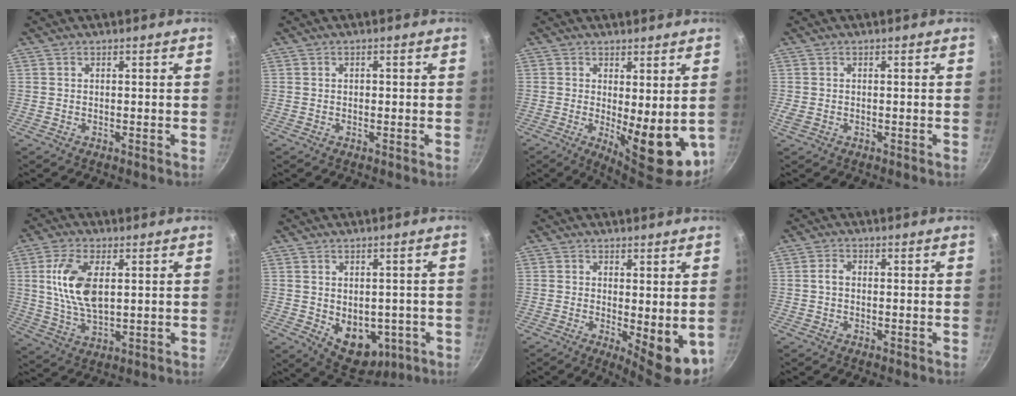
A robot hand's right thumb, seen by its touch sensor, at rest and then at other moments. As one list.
[{"total": 0.8, "force": [0.0, 0.6, 0.6], "torque": [-0.008, 0.004, 0.001]}, {"total": 11.5, "force": [-1.0, 4.4, 10.6], "torque": [-0.124, -0.011, 0.000]}, {"total": 1.2, "force": [-0.3, 1.0, 0.6], "torque": [-0.015, 0.001, -0.001]}, {"total": 11.5, "force": [2.5, 5.8, 9.6], "torque": [-0.181, -0.008, 0.051]}, {"total": 10.7, "force": [-2.1, 7.6, 7.2], "torque": [-0.061, -0.008, -0.006]}, {"total": 8.0, "force": [-0.6, 3.0, 7.3], "torque": [-0.091, -0.013, 0.001]}, {"total": 2.0, "force": [0.0, 1.4, 1.4], "torque": [-0.024, 0.009, -0.002]}]